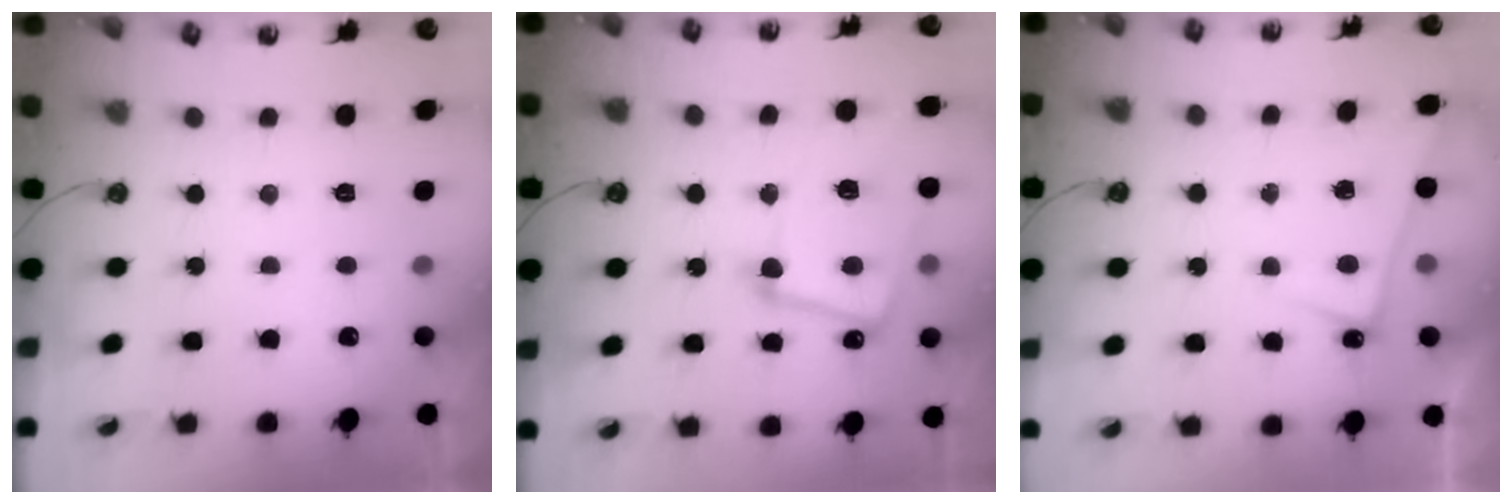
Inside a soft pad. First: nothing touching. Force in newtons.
{"total": 13.6, "press": 13.5, "slide": 1.8}
{"total": 0.7, "press": 0.5, "slide": 0.4}